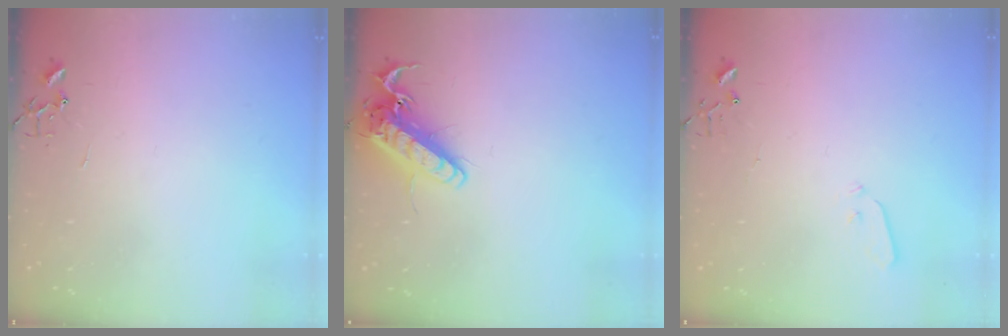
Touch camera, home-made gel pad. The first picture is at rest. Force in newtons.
{"total": 14.6, "press": 14.4, "slide": 2.4}
{"total": 3.6, "press": 3.6, "slide": 0.5}